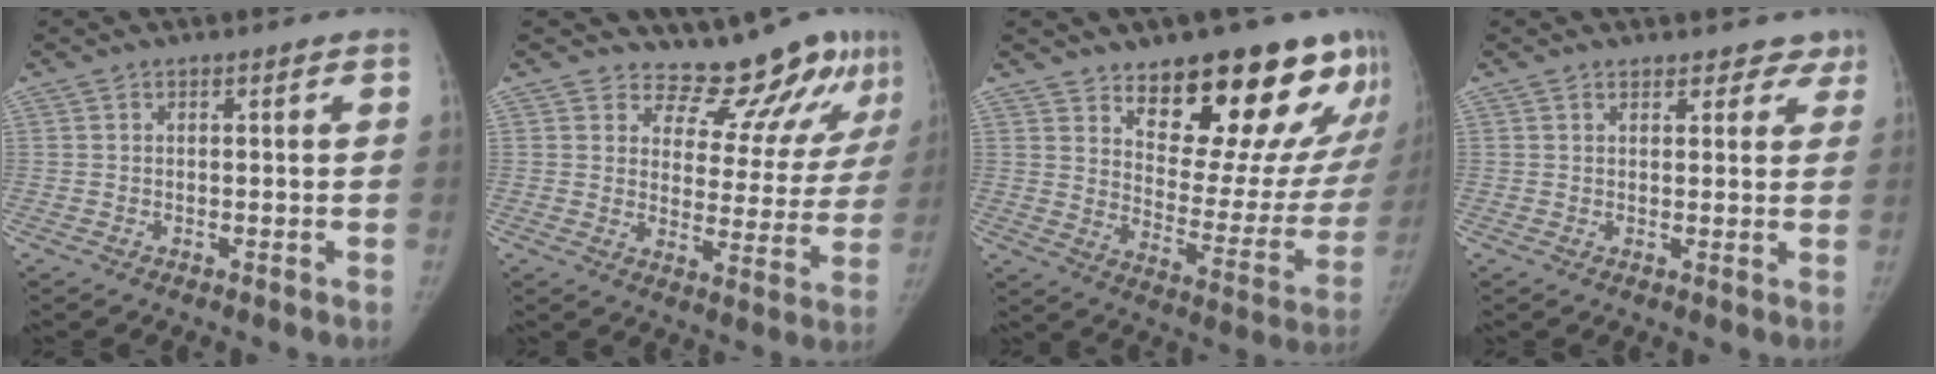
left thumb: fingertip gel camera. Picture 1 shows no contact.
{"total": 12.5, "force": [11.4, 4.1, 3.0], "torque": [-0.003, -0.098, 0.147]}
{"total": 23.6, "force": [16.6, 9.7, 13.6], "torque": [-0.133, -0.100, 0.236]}
{"total": 4.7, "force": [3.9, 2.5, 0.5], "torque": [0.038, -0.014, 0.033]}